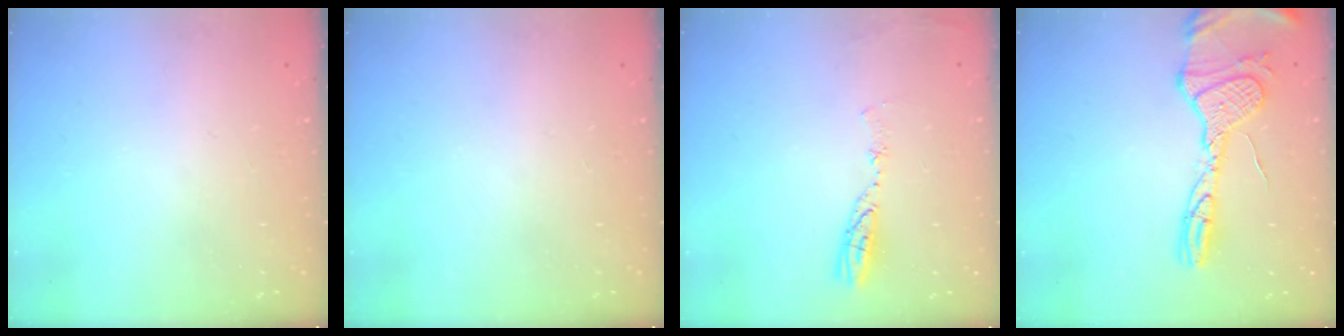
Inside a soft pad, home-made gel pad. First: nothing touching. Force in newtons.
{"total": 0.0}
{"total": 5.9, "press": 5.8, "slide": 0.7}
{"total": 17.0, "press": 17.0, "slide": 1.6}